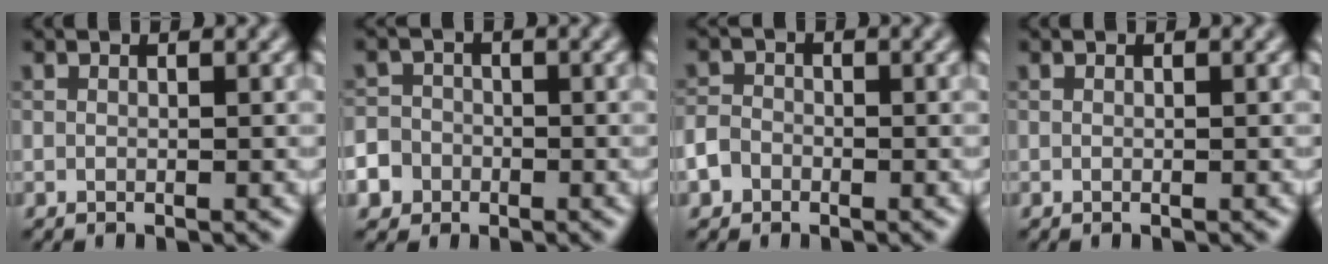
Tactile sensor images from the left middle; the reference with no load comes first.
{"total": 6.7, "force": [-3.6, 5.6, 1.3], "torque": [-0.031, -0.017, -0.081]}
{"total": 2.1, "force": [-1.1, 1.6, 0.8], "torque": [-0.009, 0.002, -0.027]}
{"total": 0.0}